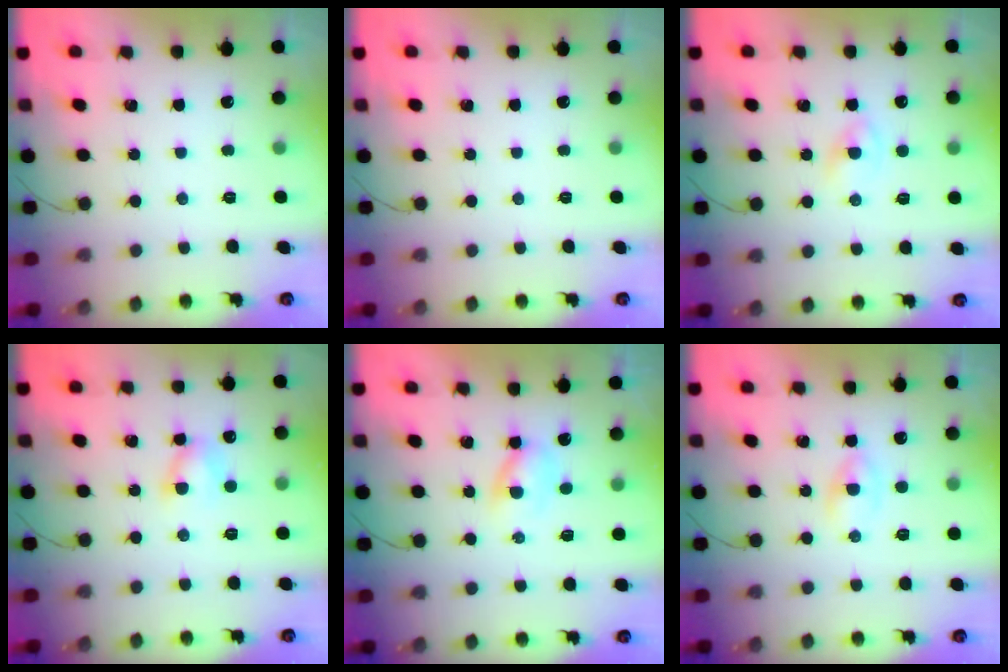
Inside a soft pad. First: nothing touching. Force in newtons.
{"total": 0.0}
{"total": 1.6, "press": 1.4, "slide": 0.9}
{"total": 4.9, "press": 4.9, "slide": 0.8}
{"total": 2.7, "press": 2.5, "slide": 1.1}
{"total": 1.9, "press": 1.6, "slide": 1.0}